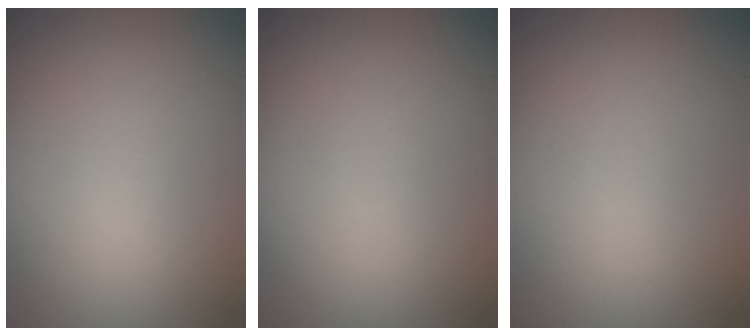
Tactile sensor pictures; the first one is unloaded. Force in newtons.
{"total": 0.0}
{"total": 0.0}